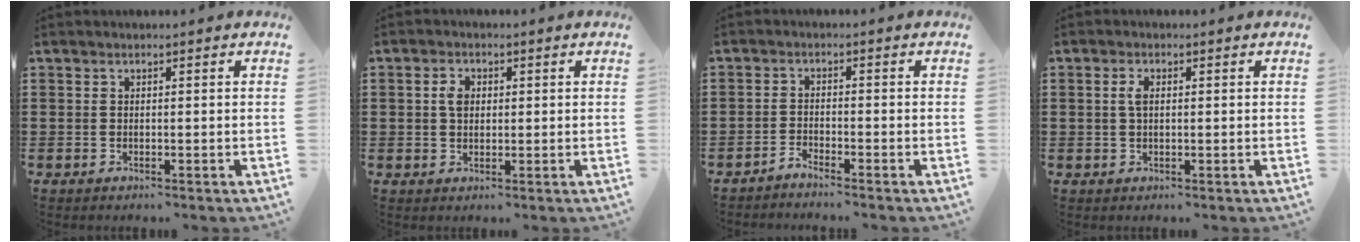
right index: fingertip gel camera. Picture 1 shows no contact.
{"total": 1.2, "force": [0.0, 1.2, 0.4], "torque": [-0.010, 0.007, 0.000]}
{"total": 2.0, "force": [-1.9, -0.3, 0.1], "torque": [-0.006, 0.003, -0.040]}
{"total": 2.0, "force": [0.4, 0.9, 1.7], "torque": [-0.037, 0.007, 0.004]}